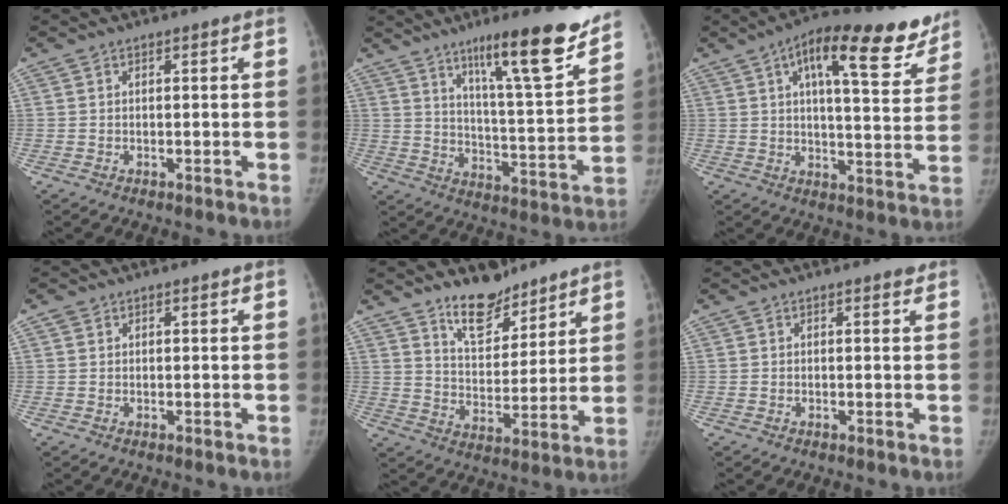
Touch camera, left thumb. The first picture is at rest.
{"total": 18.6, "force": [12.8, 2.5, 13.3], "torque": [-0.172, -0.078, 0.201]}
{"total": 18.1, "force": [10.7, 6.6, 13.0], "torque": [-0.143, -0.028, 0.151]}
{"total": 1.0, "force": [0.6, 0.7, 0.3], "torque": [-0.001, -0.003, 0.011]}
{"total": 10.7, "force": [8.3, 5.1, 4.4], "torque": [-0.043, -0.066, 0.149]}
{"total": 0.8, "force": [0.7, 0.3, 0.3], "torque": [-0.003, -0.004, 0.006]}